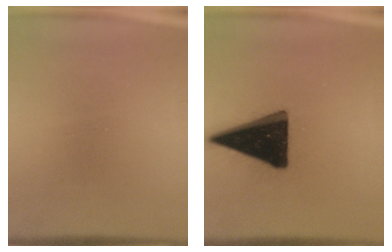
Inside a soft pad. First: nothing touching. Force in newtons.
{"total": 19.1}